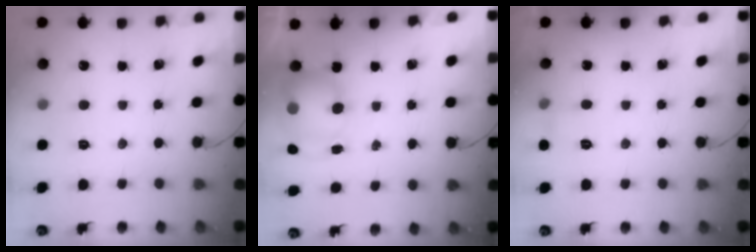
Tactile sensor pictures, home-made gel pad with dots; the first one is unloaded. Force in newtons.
{"total": 8.3, "press": 7.7, "slide": 3.0}
{"total": 3.7, "press": 3.5, "slide": 1.2}